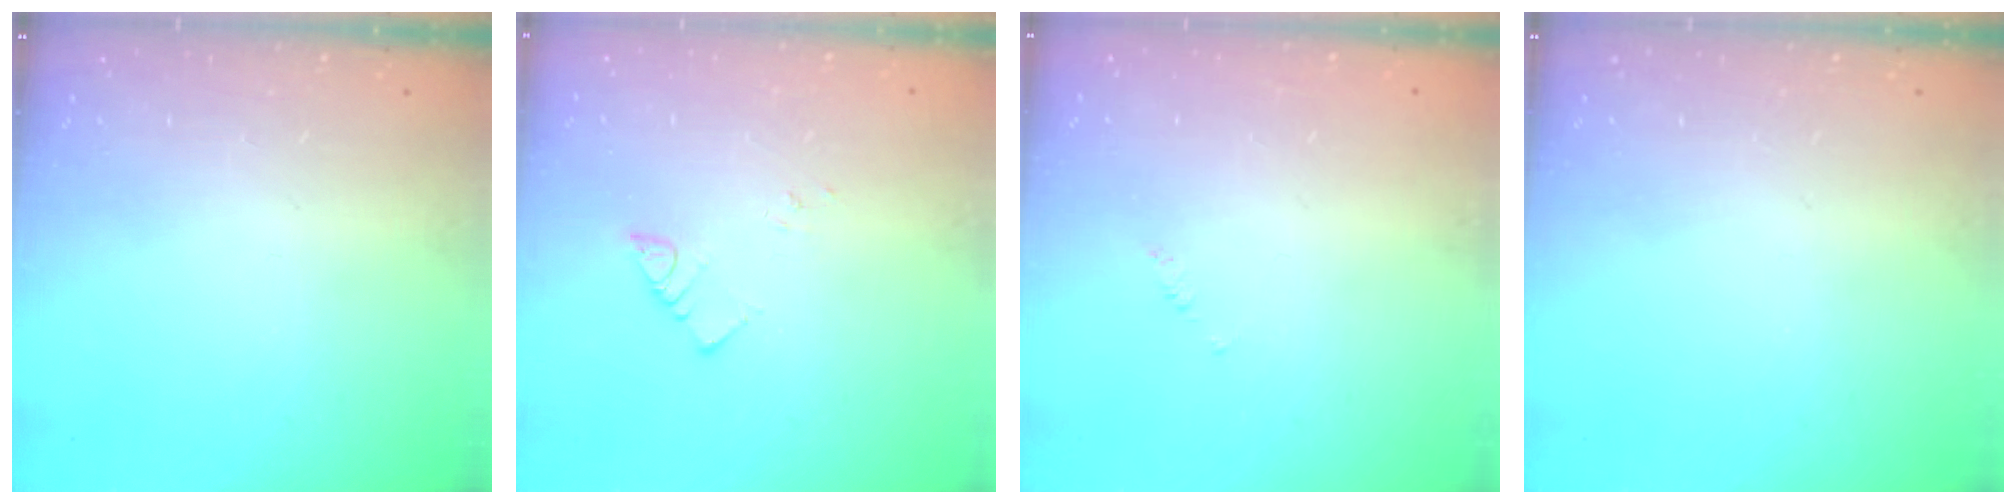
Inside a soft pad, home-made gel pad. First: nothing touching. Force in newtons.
{"total": 2.5, "press": 2.5, "slide": 0.3}
{"total": 1.7, "press": 1.7, "slide": 0.3}
{"total": 0.0}